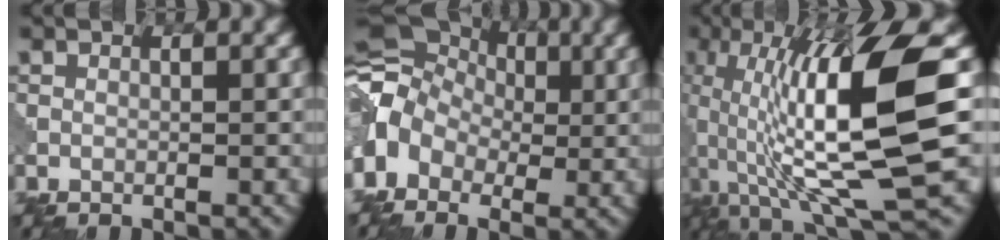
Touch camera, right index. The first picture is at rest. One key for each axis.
{"total": 8.0, "fx": 0.0, "fy": 6.8, "fz": 4.1, "tx": -0.088, "ty": 0.027, "tz": -0.028}
{"total": 13.6, "fx": 0.2, "fy": 3.0, "fz": 13.3, "tx": -0.242, "ty": 0.010, "tz": 0.022}